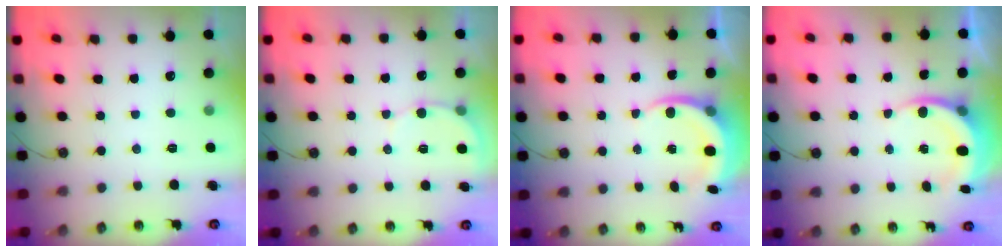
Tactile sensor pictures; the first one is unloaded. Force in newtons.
{"total": 4.9, "press": 4.9, "slide": 0.4}
{"total": 6.5, "press": 6.4, "slide": 1.0}
{"total": 5.7, "press": 5.5, "slide": 1.4}